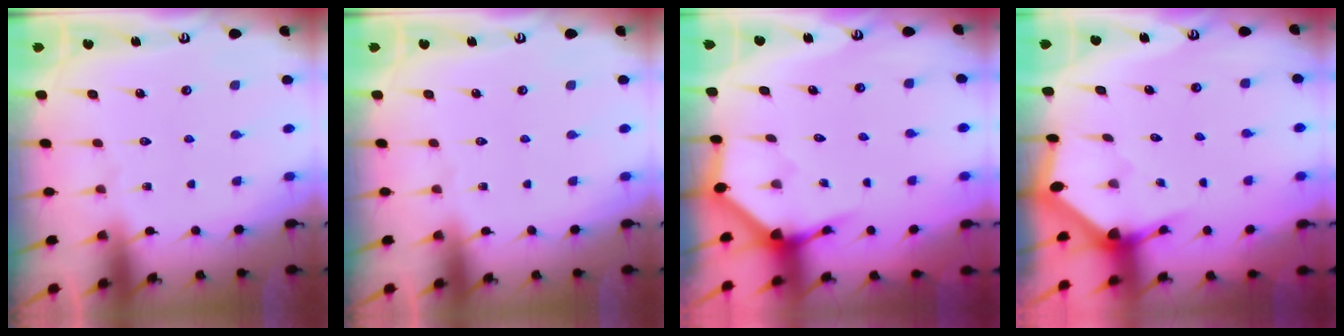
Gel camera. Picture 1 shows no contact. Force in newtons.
{"total": 0.0}
{"total": 3.7, "press": 3.7, "slide": 0.2}
{"total": 2.9, "press": 2.9, "slide": 0.2}